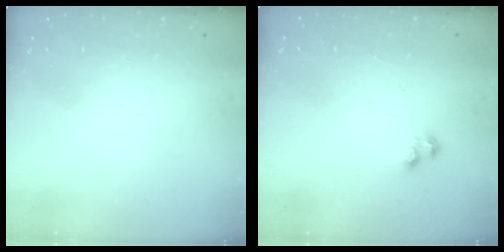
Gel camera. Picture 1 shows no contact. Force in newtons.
{"total": 1.2, "press": 1.0, "slide": 0.6}